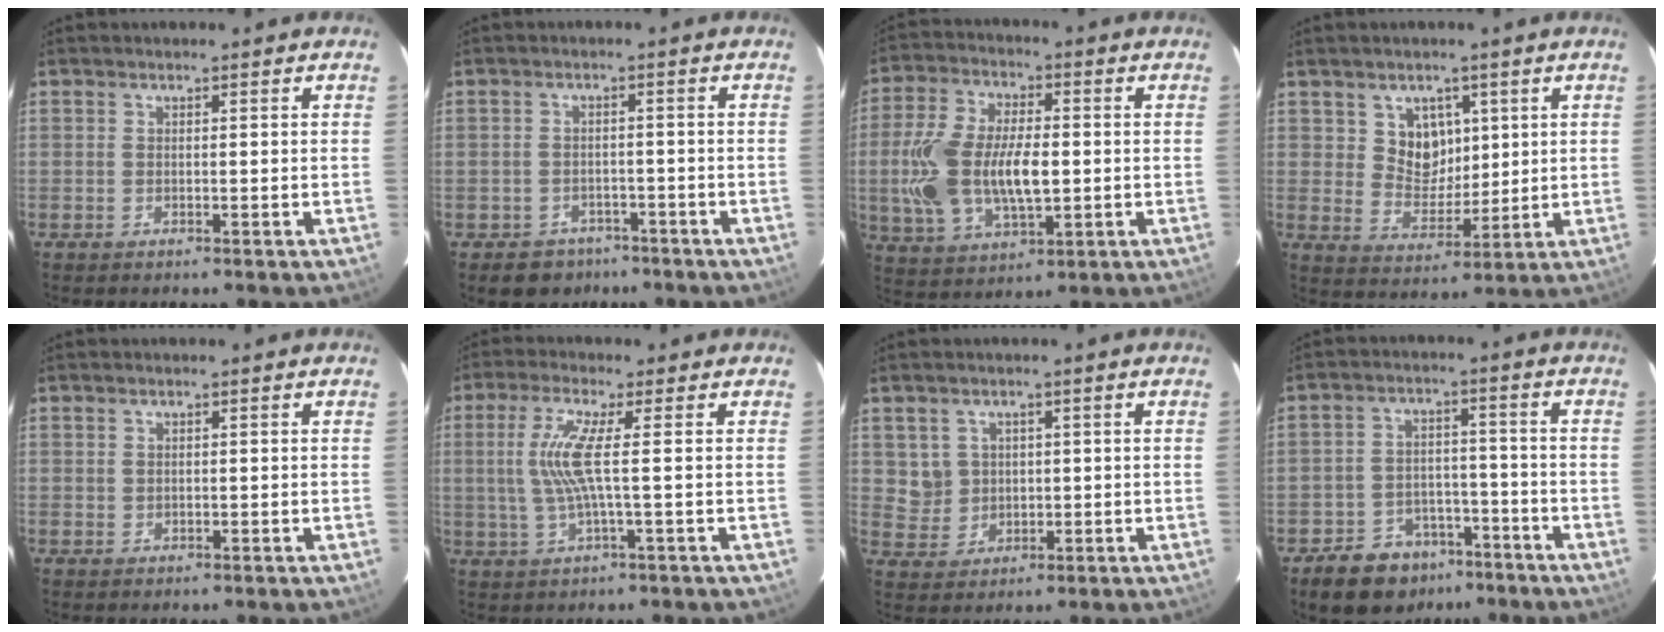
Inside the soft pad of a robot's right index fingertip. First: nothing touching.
{"total": 5.8, "force": [-4.0, 4.1, 0.7], "torque": [-0.026, 0.022, -0.050]}
{"total": 16.4, "force": [-0.9, 8.5, 14.1], "torque": [-0.297, -0.001, -0.011]}
{"total": 6.9, "force": [2.8, 5.9, 2.4], "torque": [-0.037, 0.001, 0.059]}
{"total": 0.5, "force": [0.3, 0.4, 0.1], "torque": [-0.001, 0.003, 0.007]}
{"total": 6.9, "force": [0.4, -0.4, 6.9], "torque": [-0.143, -0.003, 0.015]}
{"total": 4.8, "force": [1.4, 4.5, 0.8], "torque": [-0.015, 0.011, 0.039]}
{"total": 11.3, "force": [-7.8, 7.2, 3.9], "torque": [-0.098, 0.018, -0.103]}